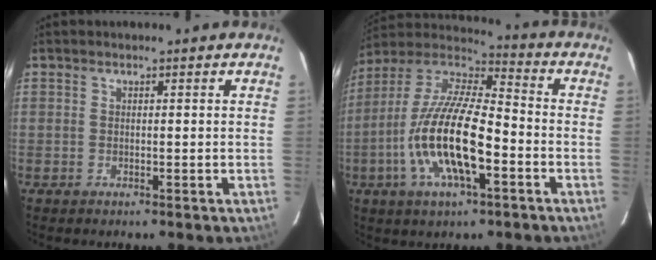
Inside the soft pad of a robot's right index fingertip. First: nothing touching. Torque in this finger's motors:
{"motor_torque": [1.68, -0.45, 1.05, 0.21]}